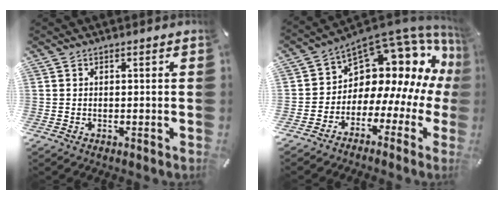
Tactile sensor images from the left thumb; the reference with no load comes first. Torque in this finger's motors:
{"motor_torque": [-0.09, 1.11, 0.69, 0.90, -0.02]}